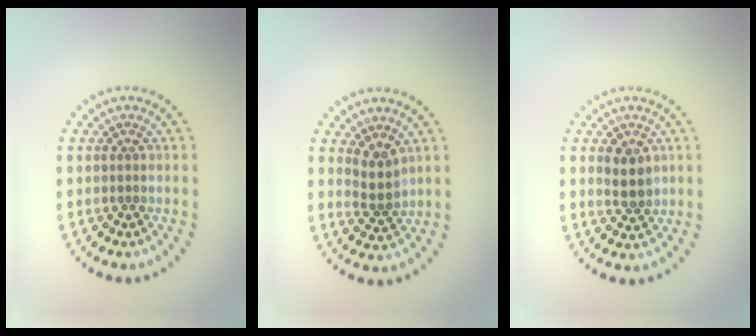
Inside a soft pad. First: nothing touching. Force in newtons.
{"total": 2.2, "press": 1.6, "slide": 1.4}
{"total": 2.3, "press": 2.2, "slide": 0.7}